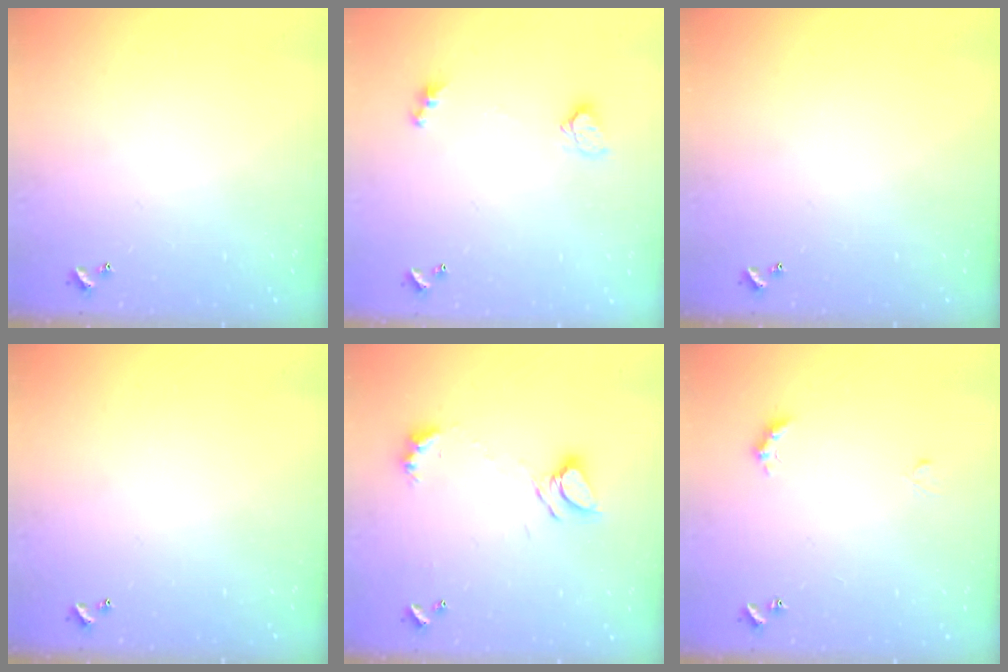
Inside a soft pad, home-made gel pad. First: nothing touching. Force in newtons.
{"total": 3.8, "press": 3.7, "slide": 0.2}
{"total": 0.0}
{"total": 0.0}
{"total": 7.0, "press": 7.0, "slide": 0.8}
{"total": 2.8, "press": 2.7, "slide": 0.6}